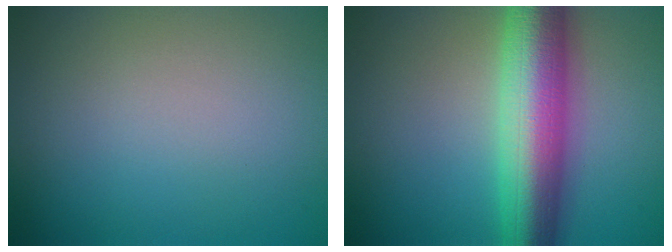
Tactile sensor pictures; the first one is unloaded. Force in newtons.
{"total": 9.9, "press": 9.9, "slide": 0.1}